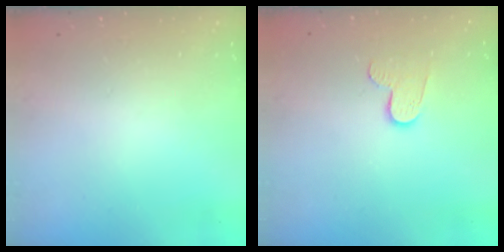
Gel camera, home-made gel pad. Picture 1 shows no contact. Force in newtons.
{"total": 5.9, "press": 5.9, "slide": 0.4}